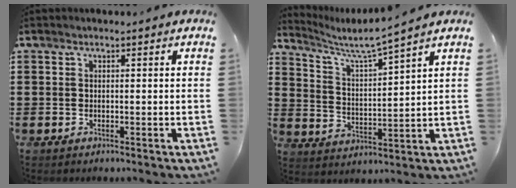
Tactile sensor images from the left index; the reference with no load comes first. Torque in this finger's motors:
{"motor_torque": [-0.03, 0.14, -0.01, 0.03]}